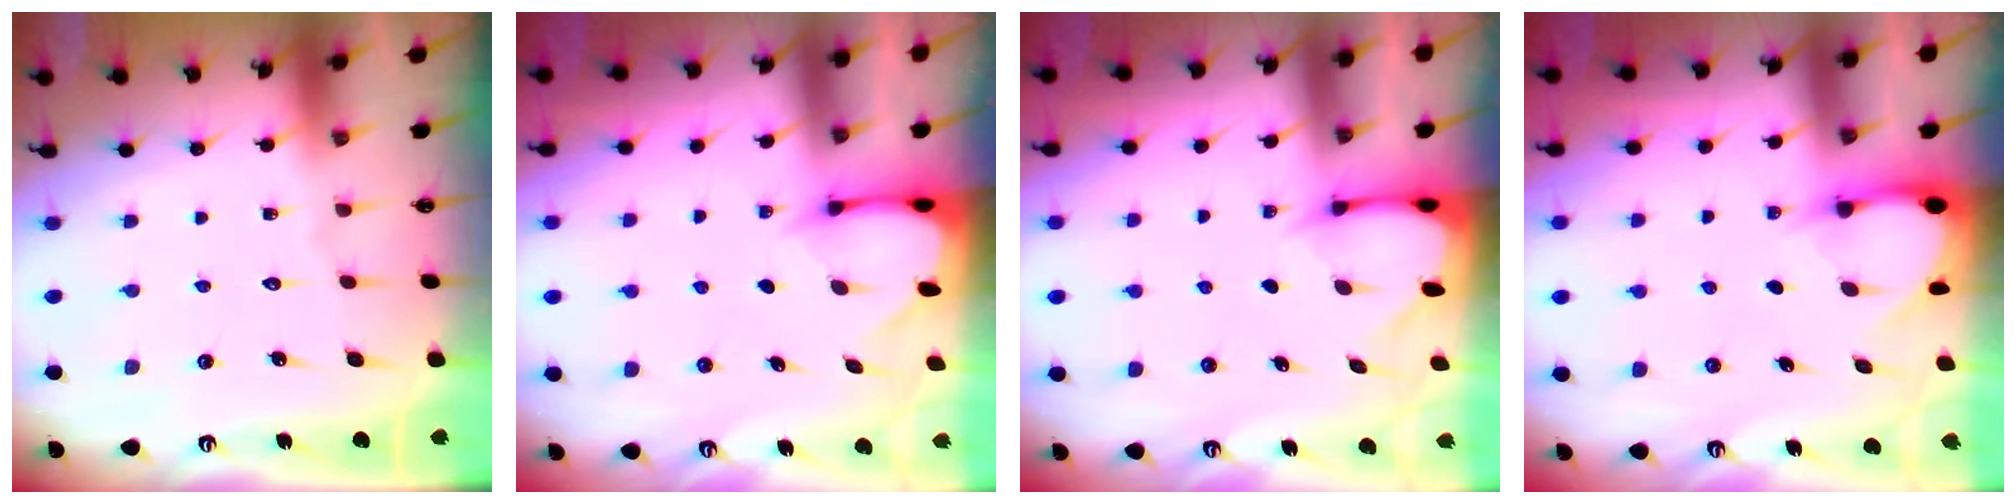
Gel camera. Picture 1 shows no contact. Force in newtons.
{"total": 2.4, "press": 2.3, "slide": 0.3}
{"total": 2.6, "press": 2.6, "slide": 0.3}
{"total": 2.9, "press": 2.9, "slide": 0.3}